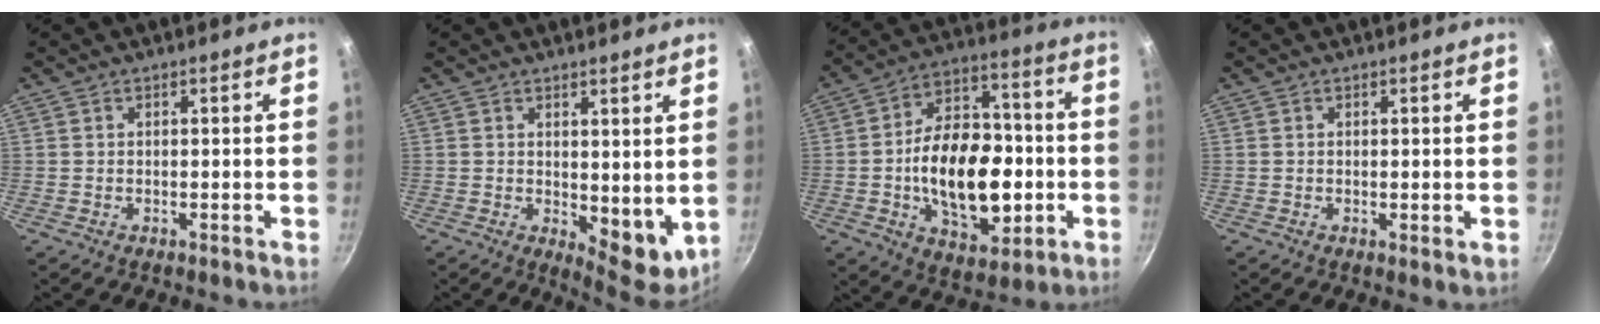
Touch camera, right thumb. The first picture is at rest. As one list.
[{"total": 7.7, "force": [1.4, 3.9, 6.5], "torque": [-0.070, -0.021, 0.030]}, {"total": 22.0, "force": [-3.5, 13.7, 16.9], "torque": [-0.230, 0.039, -0.047]}, {"total": 0.7, "force": [0.2, 0.2, 0.7], "torque": [-0.009, -0.006, -0.001]}]